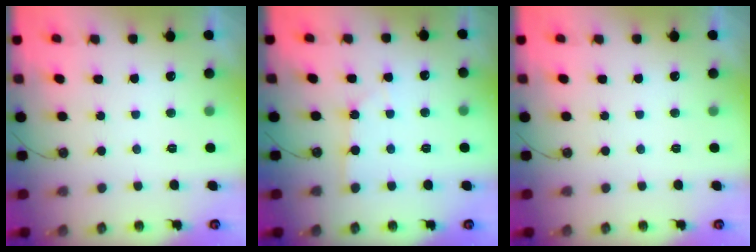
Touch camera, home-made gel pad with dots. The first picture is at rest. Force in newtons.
{"total": 1.4, "press": 1.4, "slide": 0.2}
{"total": 0.0}